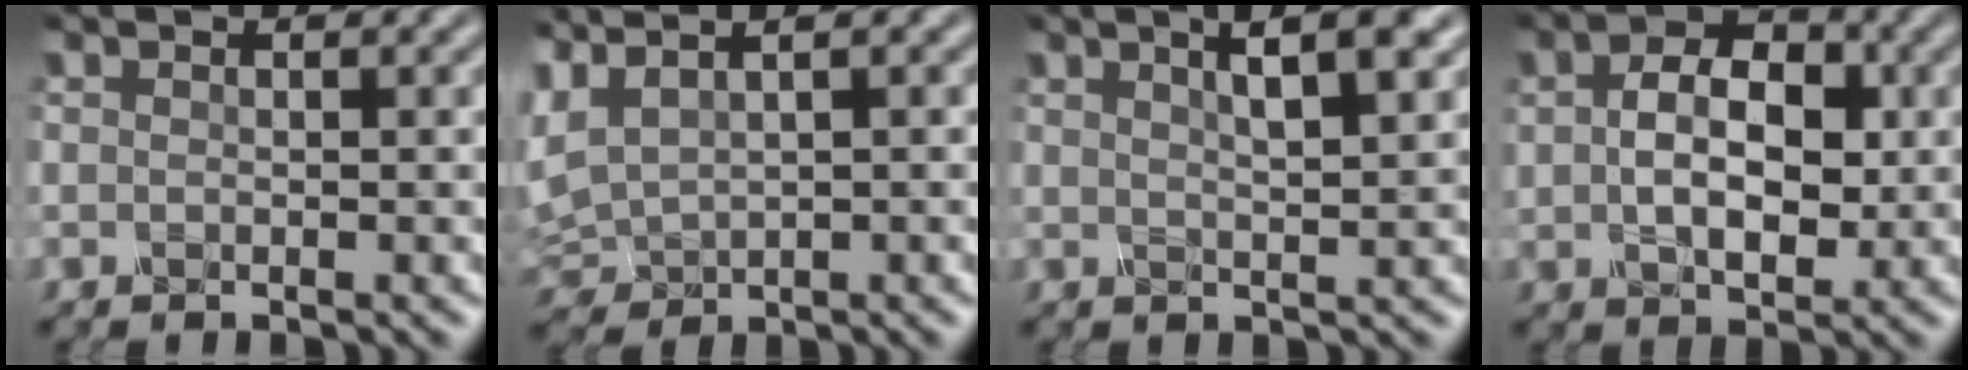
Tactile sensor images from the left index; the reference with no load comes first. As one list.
[{"total": 2.6, "force": [1.5, 1.0, 1.8], "torque": [-0.064, 0.016, 0.040]}, {"total": 6.3, "force": [3.4, 2.0, 5.0], "torque": [-0.044, 0.028, 0.026]}, {"total": 6.1, "force": [0.4, 3.9, 4.7], "torque": [-0.082, 0.003, 0.005]}]